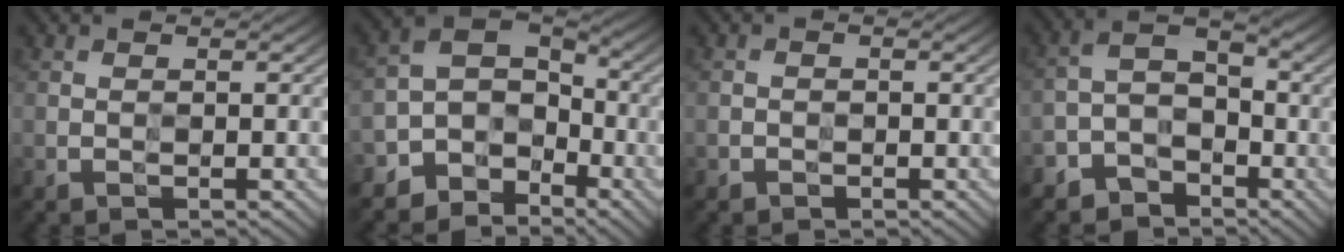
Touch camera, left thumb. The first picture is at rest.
{"total": 7.4, "force": [-4.6, 5.4, 2.2], "torque": [-0.030, -0.011, -0.102]}
{"total": 0.9, "force": [-0.6, 0.6, 0.0], "torque": [0.005, -0.005, -0.014]}
{"total": 6.4, "force": [-4.6, 3.9, 2.4], "torque": [-0.030, -0.004, -0.096]}